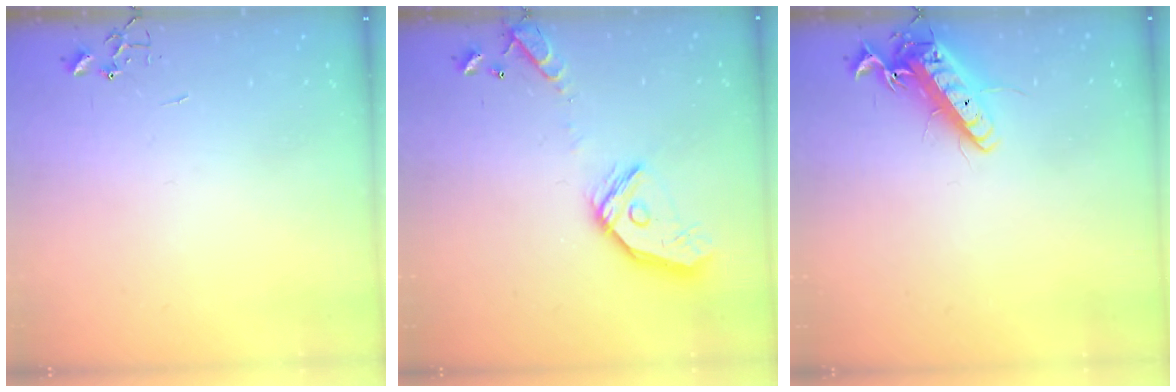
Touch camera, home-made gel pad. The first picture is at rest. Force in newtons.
{"total": 16.2, "press": 16.1, "slide": 2.1}
{"total": 15.4, "press": 15.1, "slide": 2.8}